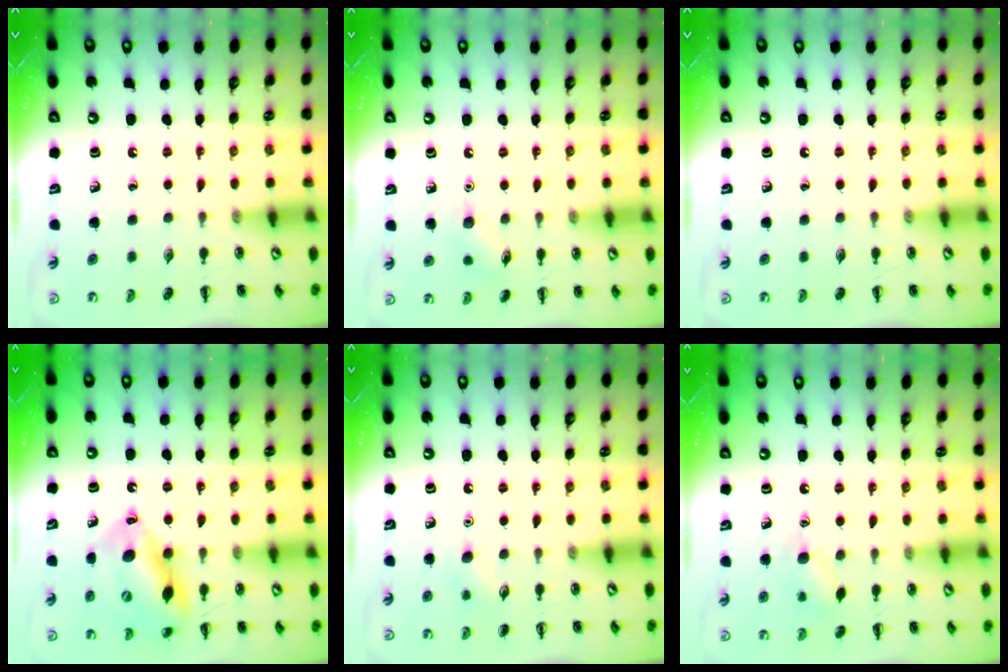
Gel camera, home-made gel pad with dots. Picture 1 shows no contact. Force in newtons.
{"total": 5.9, "press": 5.7, "slide": 1.6}
{"total": 0.0}
{"total": 15.7, "press": 15.2, "slide": 3.6}
{"total": 6.2, "press": 6.0, "slide": 1.5}
{"total": 8.0, "press": 7.9, "slide": 1.4}